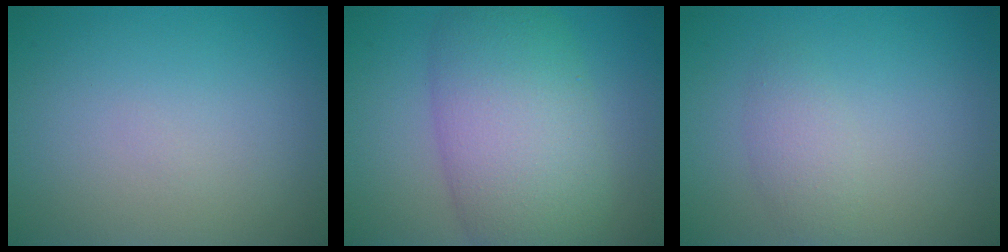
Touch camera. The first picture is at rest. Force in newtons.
{"total": 9.7, "press": 9.7, "slide": 0.3}
{"total": 1.8, "press": 1.8, "slide": 0.1}